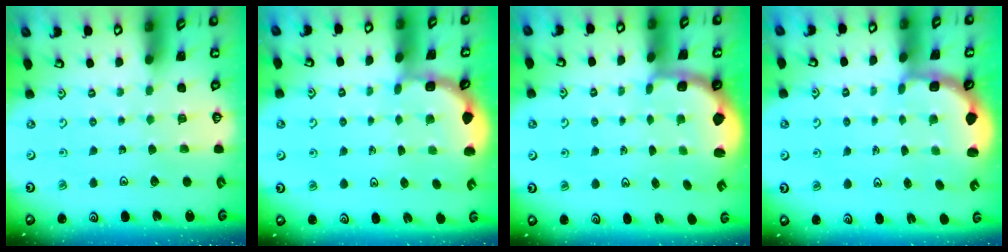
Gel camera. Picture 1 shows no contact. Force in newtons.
{"total": 1.9, "press": 1.9, "slide": 0.3}
{"total": 2.5, "press": 1.3, "slide": 2.1}
{"total": 2.5, "press": 2.2, "slide": 1.2}